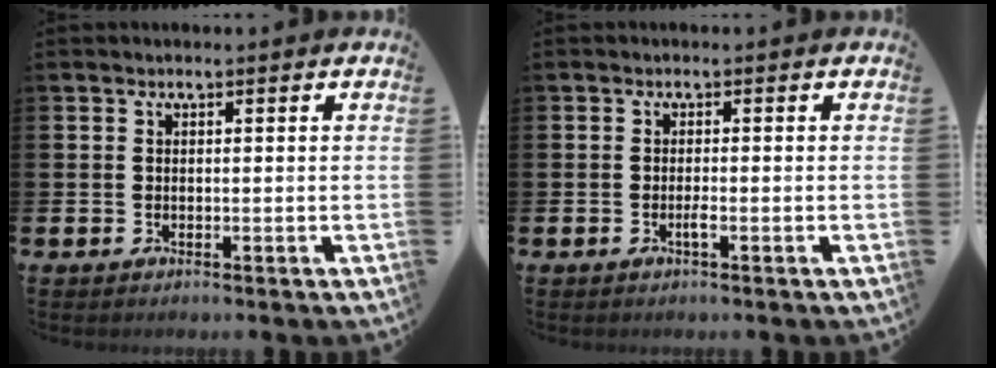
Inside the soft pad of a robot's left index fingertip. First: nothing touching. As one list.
[{"total": 0.8, "force": [-0.4, 0.0, 0.7], "torque": [-0.021, -0.001, -0.006]}]